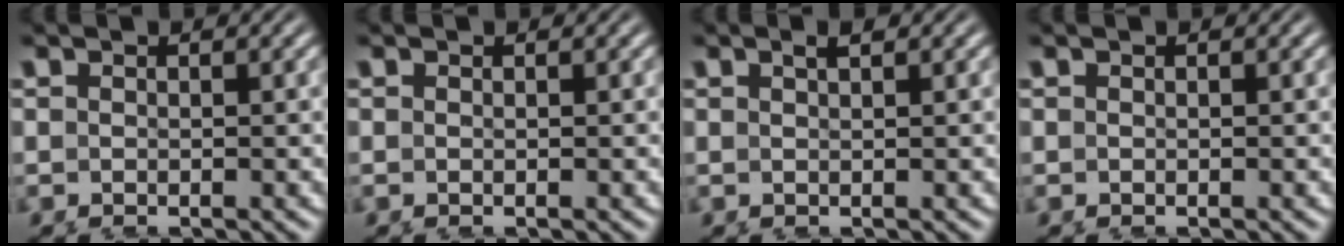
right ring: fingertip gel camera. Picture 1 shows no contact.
{"total": 0.0}
{"total": 0.7, "force": [0.3, -0.3, 0.5], "torque": [-0.006, 0.000, 0.010]}
{"total": 0.0}